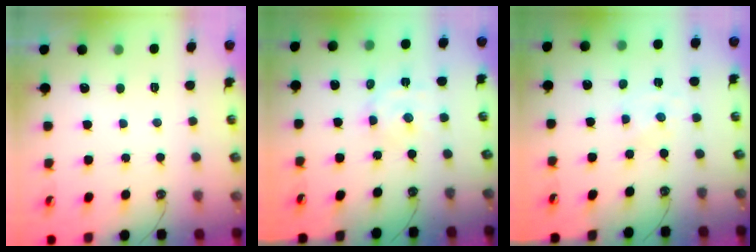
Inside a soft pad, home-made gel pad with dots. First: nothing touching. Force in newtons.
{"total": 4.7, "press": 4.7, "slide": 0.4}
{"total": 0.0}